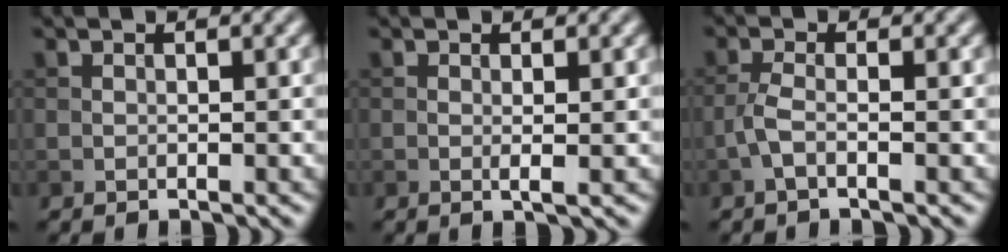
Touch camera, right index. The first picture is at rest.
{"total": 1.1, "force": [0.0, 0.1, 1.0], "torque": [-0.018, -0.003, -0.001]}
{"total": 1.9, "force": [-0.8, 0.5, 1.7], "torque": [-0.037, 0.003, -0.022]}